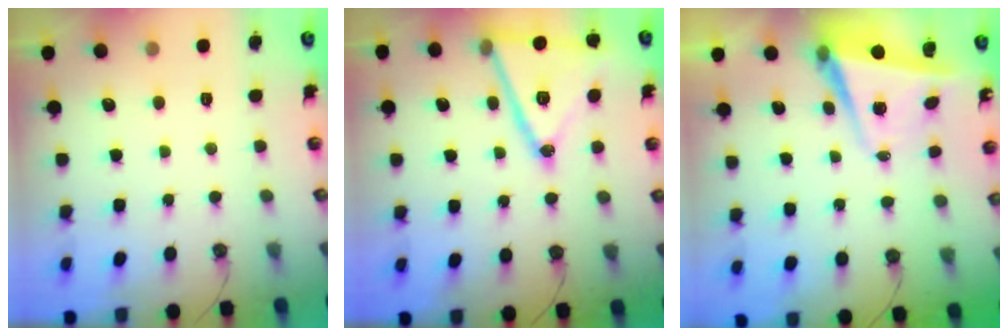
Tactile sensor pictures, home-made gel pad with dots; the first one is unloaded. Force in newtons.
{"total": 19.6, "press": 19.3, "slide": 3.6}
{"total": 5.6, "press": 5.6, "slide": 0.8}